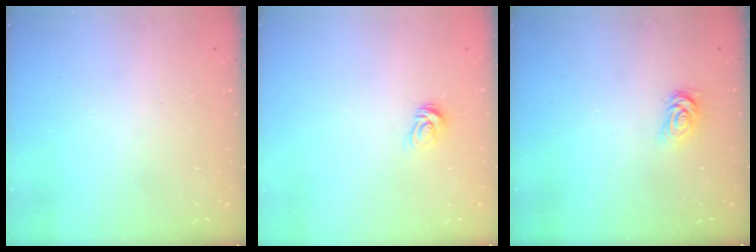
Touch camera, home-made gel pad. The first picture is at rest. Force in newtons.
{"total": 5.1, "press": 5.1, "slide": 0.4}
{"total": 2.6, "press": 2.6, "slide": 0.4}